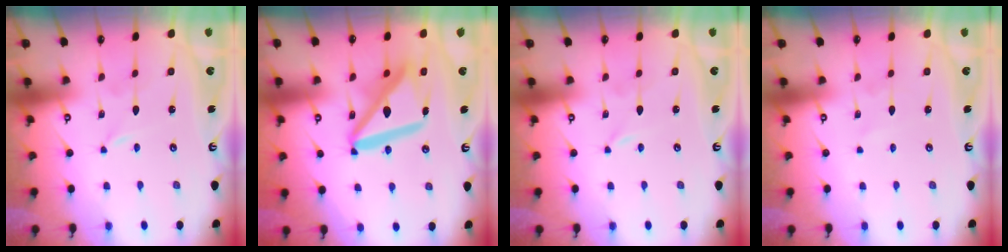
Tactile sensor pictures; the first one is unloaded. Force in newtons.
{"total": 16.7, "press": 16.6, "slide": 2.2}
{"total": 0.0}
{"total": 1.5, "press": 1.4, "slide": 0.1}